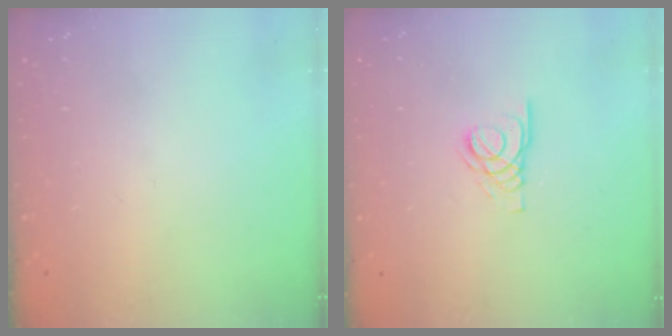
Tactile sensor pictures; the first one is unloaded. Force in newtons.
{"total": 2.8, "press": 2.8, "slide": 0.3}